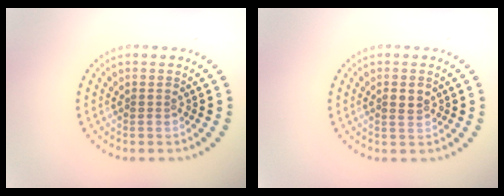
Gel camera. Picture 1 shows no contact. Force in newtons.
{"total": 1.2, "press": 1.2, "slide": 0.1}